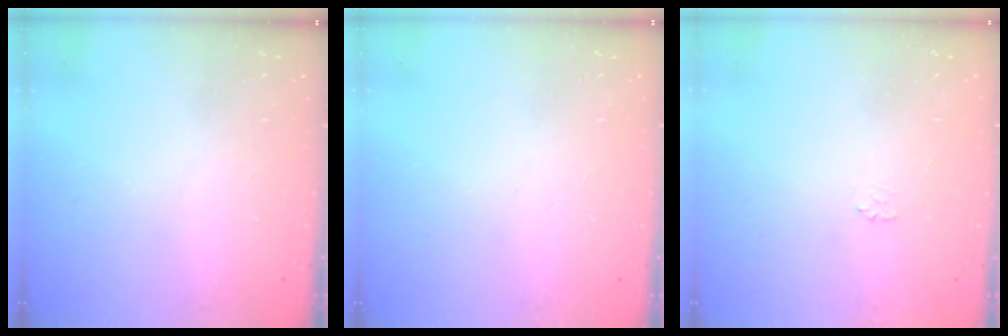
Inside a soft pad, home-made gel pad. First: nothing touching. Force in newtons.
{"total": 0.0}
{"total": 1.7, "press": 1.7, "slide": 0.3}